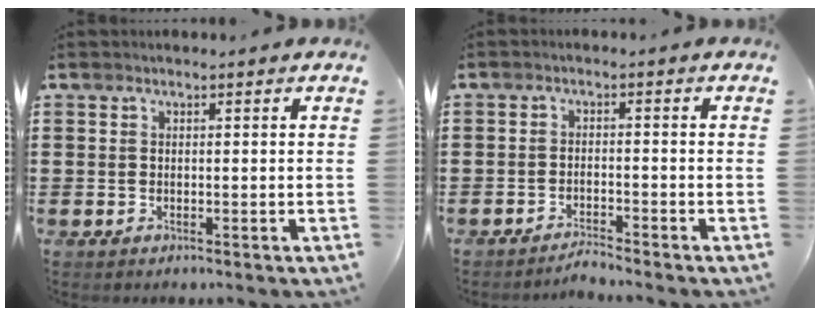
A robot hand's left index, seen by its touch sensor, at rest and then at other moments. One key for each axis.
{"total": 2.0, "fx": -1.9, "fy": -0.2, "fz": 0.4, "tx": -0.011, "ty": 0.003, "tz": -0.038}